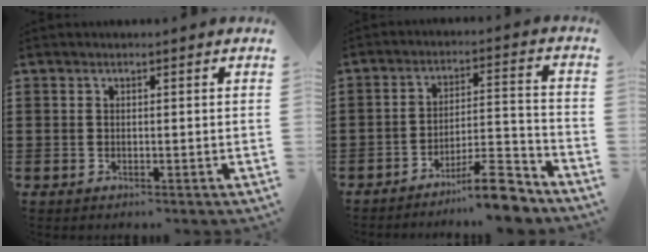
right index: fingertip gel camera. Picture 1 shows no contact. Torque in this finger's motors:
{"motor_torque": [0.85, -0.77, 0.27, 0.03]}